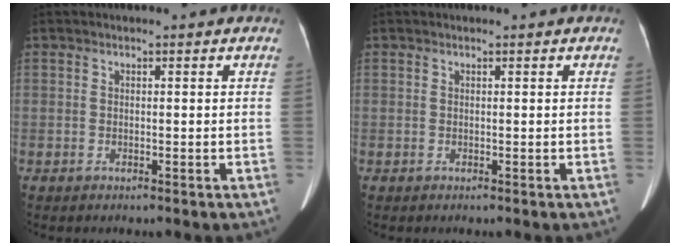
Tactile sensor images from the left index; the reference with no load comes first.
{"total": 0.0}